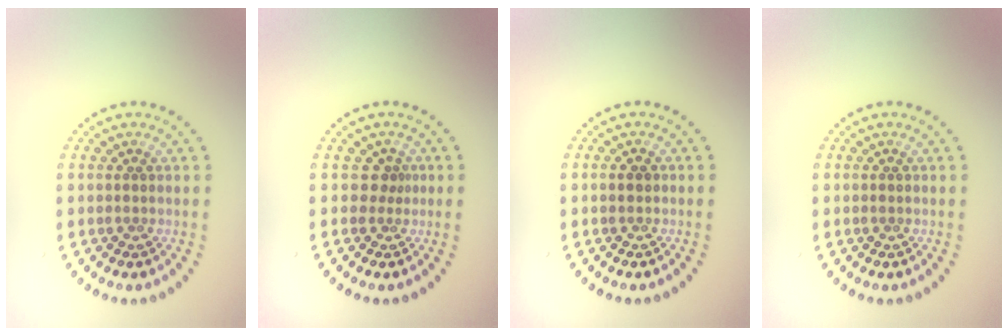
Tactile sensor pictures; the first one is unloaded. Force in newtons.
{"total": 1.1, "press": 0.6, "slide": 0.9}
{"total": 1.1, "press": 1.1, "slide": 0.0}
{"total": 0.0}